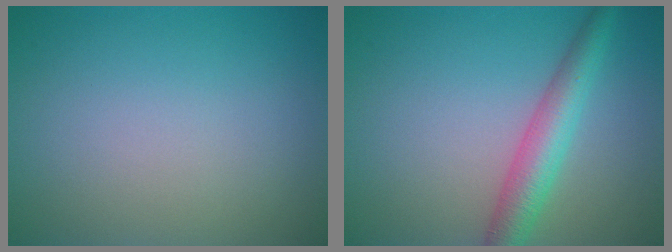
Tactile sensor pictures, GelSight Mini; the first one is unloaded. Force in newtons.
{"total": 4.2, "press": 4.2, "slide": 0.2}